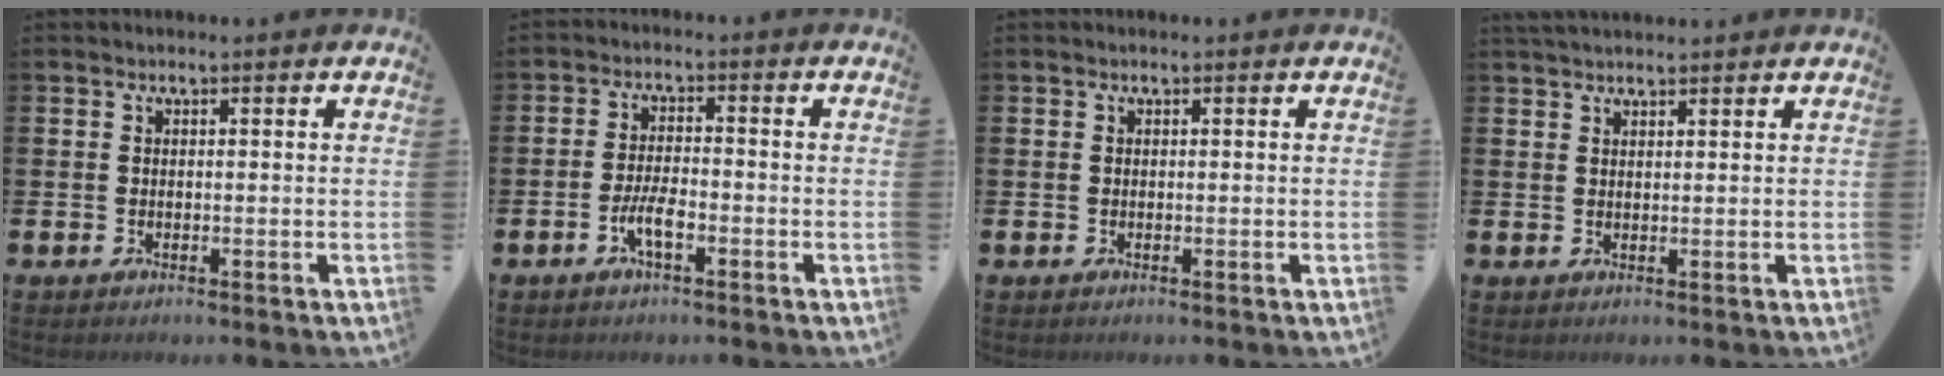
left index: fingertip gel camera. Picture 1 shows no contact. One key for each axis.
{"total": 3.7, "fx": -1.6, "fy": 1.1, "fz": 3.1, "tx": -0.071, "ty": 0.002, "tz": -0.032}
{"total": 0.0}
{"total": 2.0, "fx": 2.0, "fy": 0.4, "fz": 0.4, "tx": 0.000, "ty": -0.006, "tz": 0.034}